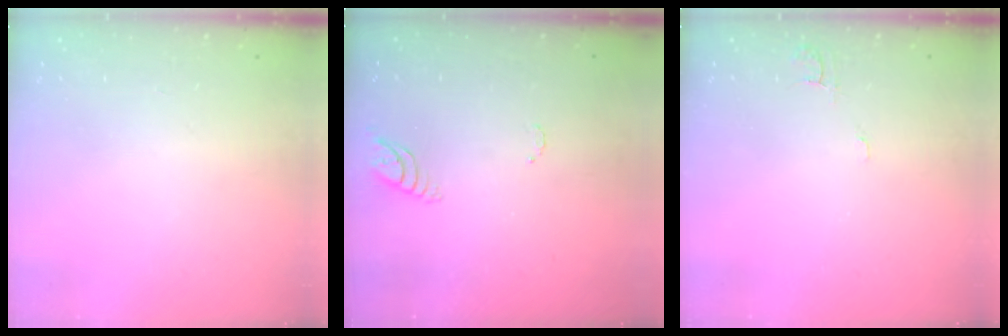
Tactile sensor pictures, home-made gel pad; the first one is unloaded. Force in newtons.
{"total": 4.2, "press": 4.2, "slide": 0.4}
{"total": 4.6, "press": 4.6, "slide": 0.3}